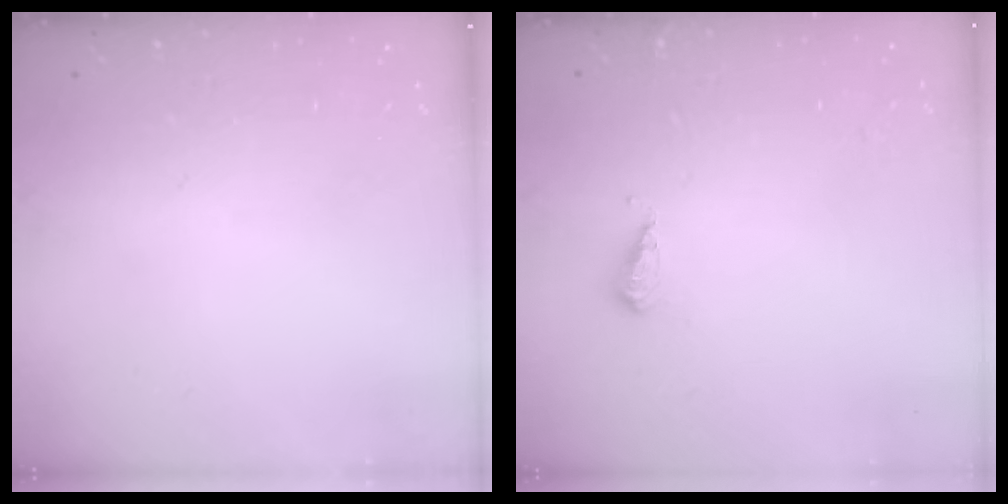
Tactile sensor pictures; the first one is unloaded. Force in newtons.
{"total": 3.7, "press": 3.6, "slide": 1.0}